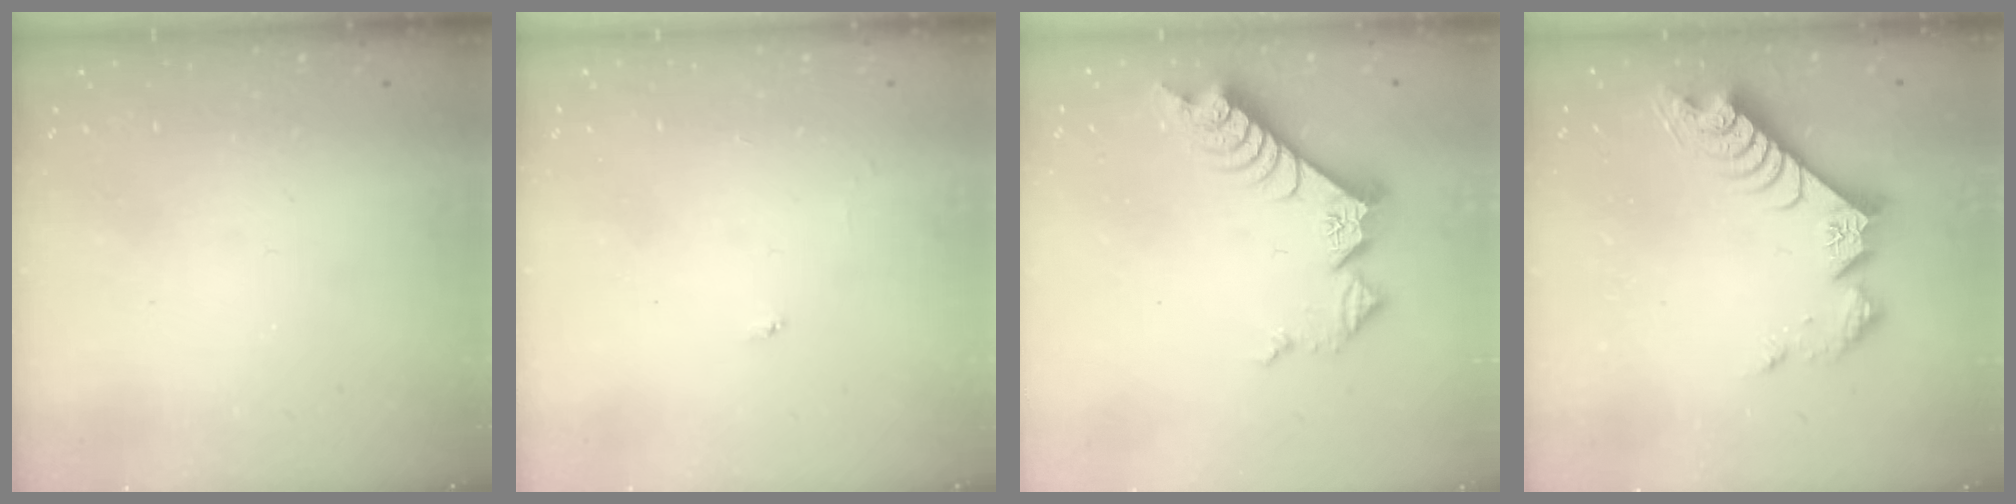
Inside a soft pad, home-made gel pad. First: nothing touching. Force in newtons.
{"total": 3.7, "press": 3.7, "slide": 0.5}
{"total": 10.2, "press": 10.2, "slide": 1.2}
{"total": 12.5, "press": 12.5, "slide": 1.1}